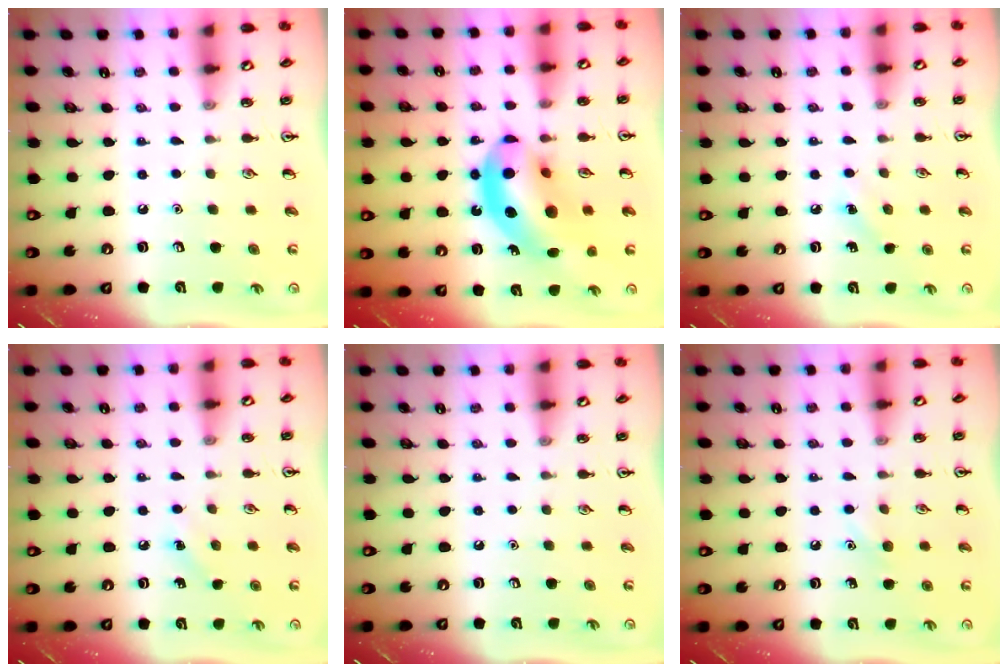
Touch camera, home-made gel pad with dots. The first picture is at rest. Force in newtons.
{"total": 15.7, "press": 15.1, "slide": 4.5}
{"total": 6.3, "press": 5.9, "slide": 2.2}
{"total": 6.3, "press": 5.9, "slide": 2.2}
{"total": 0.0}
{"total": 5.5, "press": 5.2, "slide": 1.6}